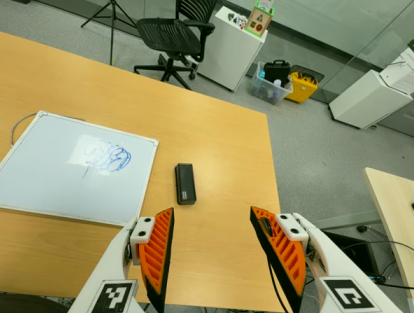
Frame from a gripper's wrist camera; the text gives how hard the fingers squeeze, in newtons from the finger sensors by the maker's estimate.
{"total": 0.0}